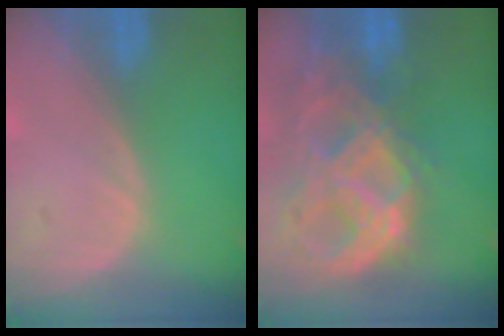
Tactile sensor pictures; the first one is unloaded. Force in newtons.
{"total": 11.4, "press": 9.7, "slide": 6.1}